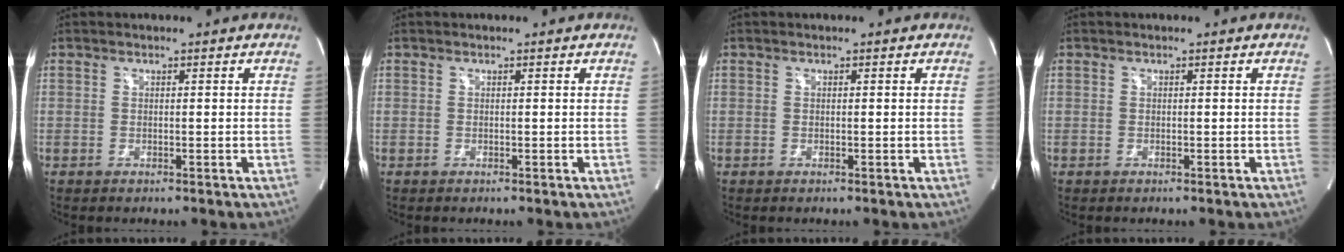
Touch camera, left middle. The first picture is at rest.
{"total": 0.0}
{"total": 0.0}
{"total": 0.0}